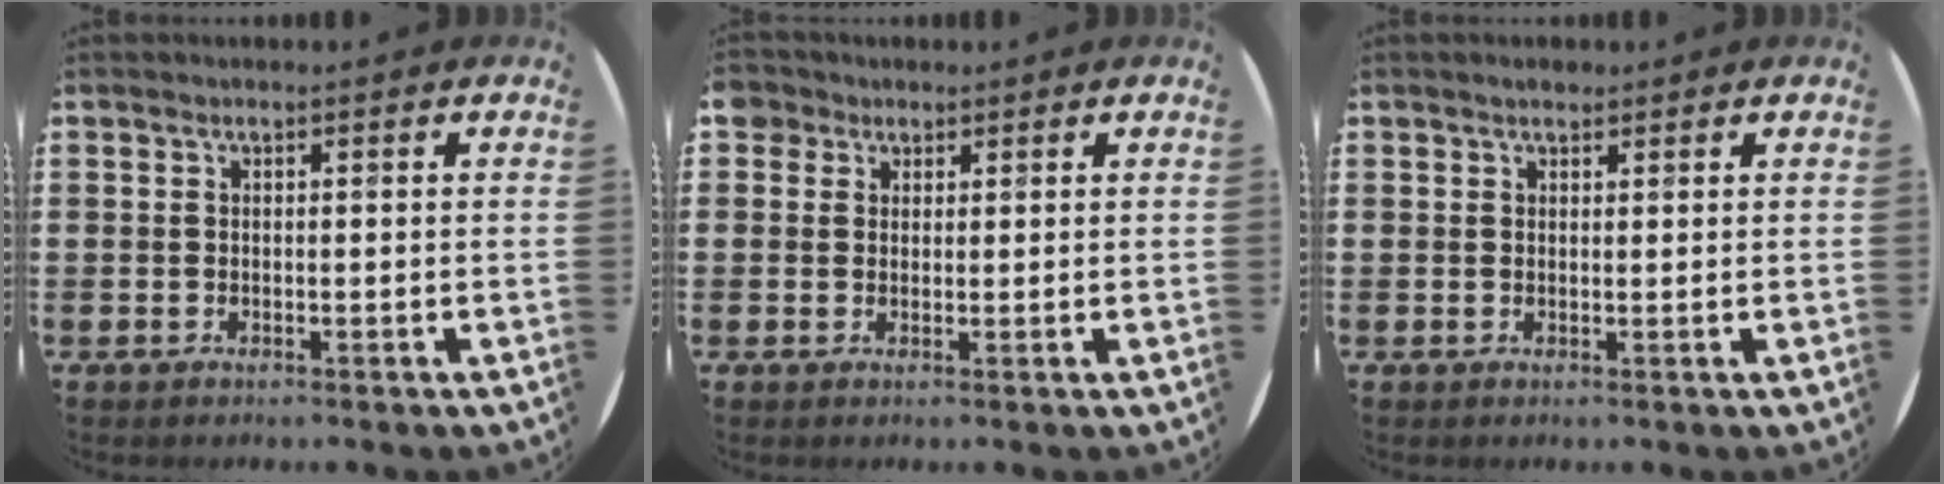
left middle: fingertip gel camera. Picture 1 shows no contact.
{"total": 2.3, "force": [1.7, 1.6, 0.2], "torque": [-0.002, 0.004, 0.031]}
{"total": 1.0, "force": [0.9, 0.3, 0.2], "torque": [0.003, -0.001, 0.016]}